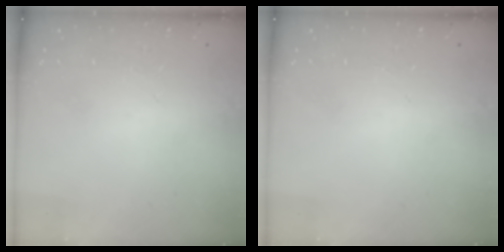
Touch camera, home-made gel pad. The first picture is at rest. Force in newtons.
{"total": 0.0}